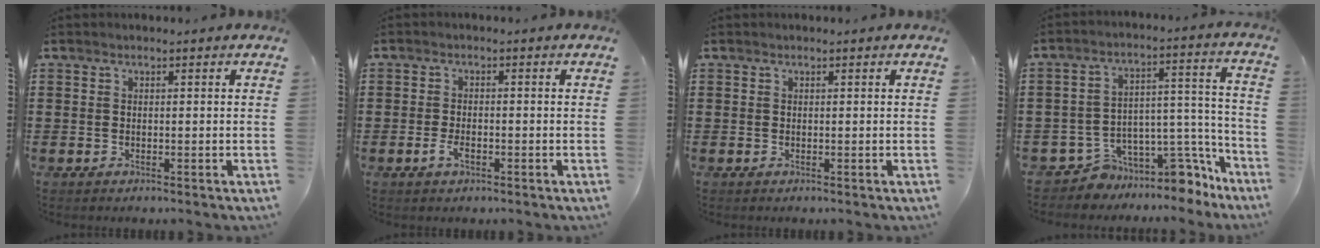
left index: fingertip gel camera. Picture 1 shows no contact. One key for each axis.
{"total": 2.2, "fx": -0.9, "fy": 1.0, "fz": 1.8, "tx": -0.042, "ty": -0.001, "tz": -0.018}
{"total": 0.0}
{"total": 8.8, "fx": -8.0, "fy": 2.8, "fz": 2.4, "tx": -0.027, "ty": 0.013, "tz": -0.146}